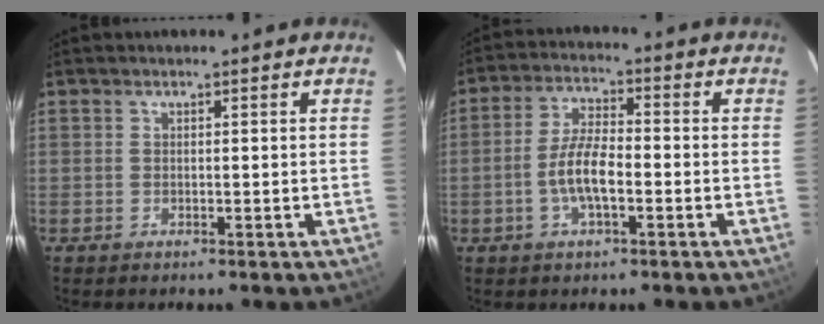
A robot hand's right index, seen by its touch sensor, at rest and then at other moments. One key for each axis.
{"total": 7.3, "fx": -2.2, "fy": 2.4, "fz": 6.6, "tx": -0.133, "ty": 0.006, "tz": -0.042}